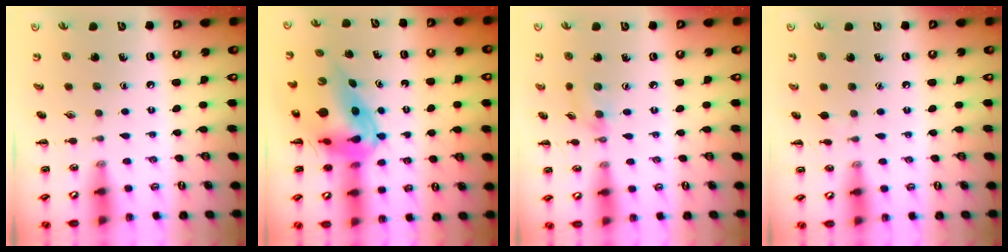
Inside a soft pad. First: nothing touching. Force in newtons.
{"total": 15.2, "press": 14.5, "slide": 4.7}
{"total": 3.2, "press": 2.9, "slide": 1.3}
{"total": 3.8, "press": 3.6, "slide": 1.3}